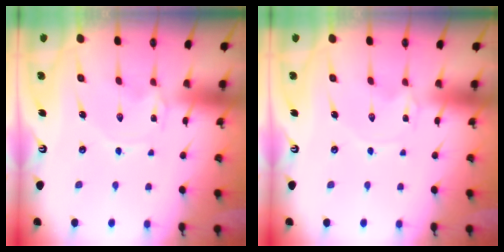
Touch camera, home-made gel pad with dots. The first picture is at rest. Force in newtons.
{"total": 0.0}